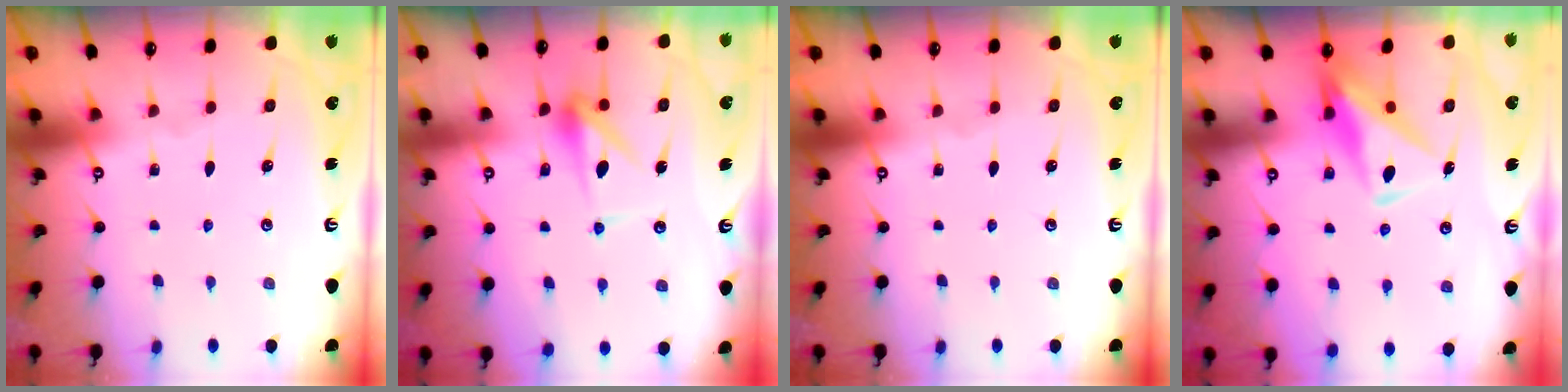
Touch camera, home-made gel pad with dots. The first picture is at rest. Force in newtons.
{"total": 9.6, "press": 9.6, "slide": 0.5}
{"total": 0.0}
{"total": 10.2, "press": 10.1, "slide": 1.0}